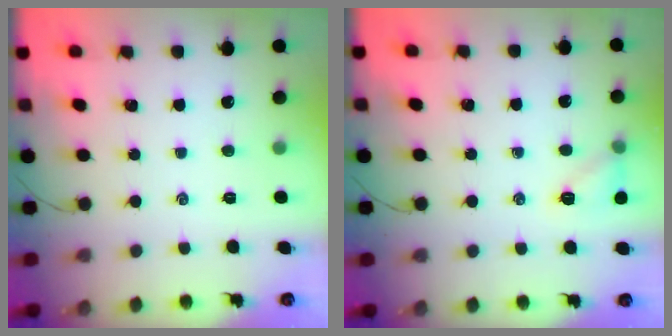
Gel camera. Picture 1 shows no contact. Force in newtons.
{"total": 8.2, "press": 8.0, "slide": 1.7}